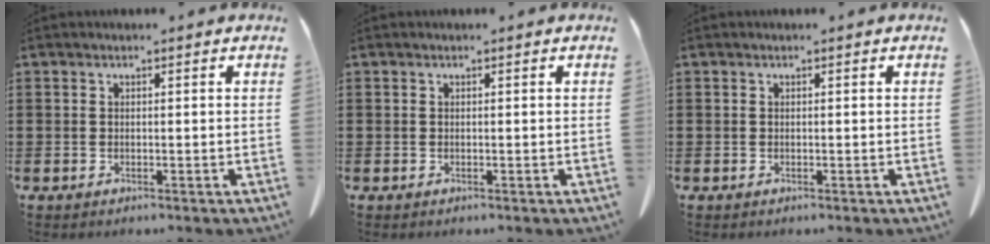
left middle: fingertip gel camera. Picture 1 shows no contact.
{"total": 0.0}
{"total": 0.0}